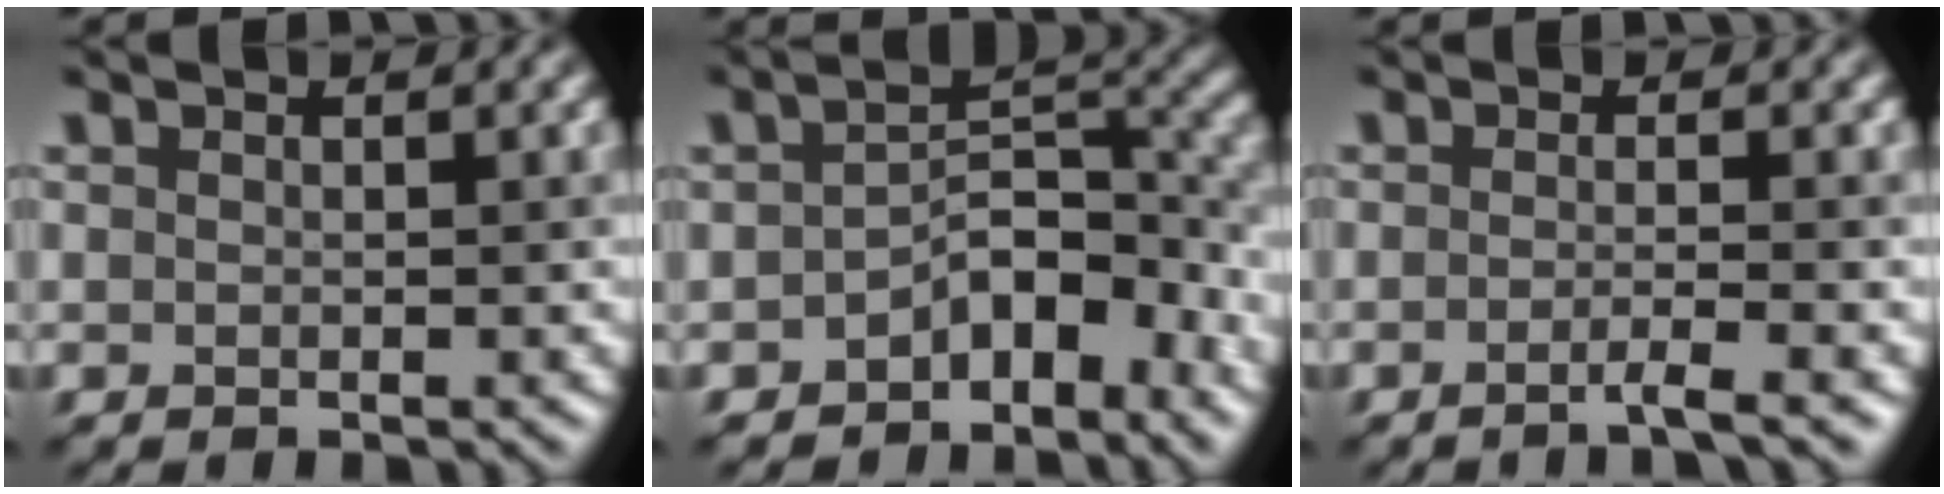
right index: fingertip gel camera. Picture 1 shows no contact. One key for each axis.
{"total": 4.9, "fx": -2.6, "fy": 2.7, "fz": 3.1, "tx": -0.035, "ty": 0.010, "tz": -0.053}
{"total": 2.1, "fx": -1.0, "fy": 0.3, "fz": 1.8, "tx": -0.018, "ty": -0.002, "tz": -0.032}